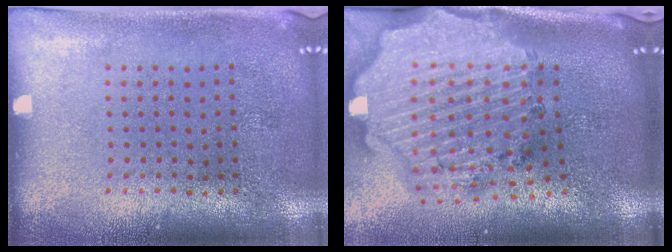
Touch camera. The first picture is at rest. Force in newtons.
{"total": 4.0, "press": 3.2, "slide": 2.4}